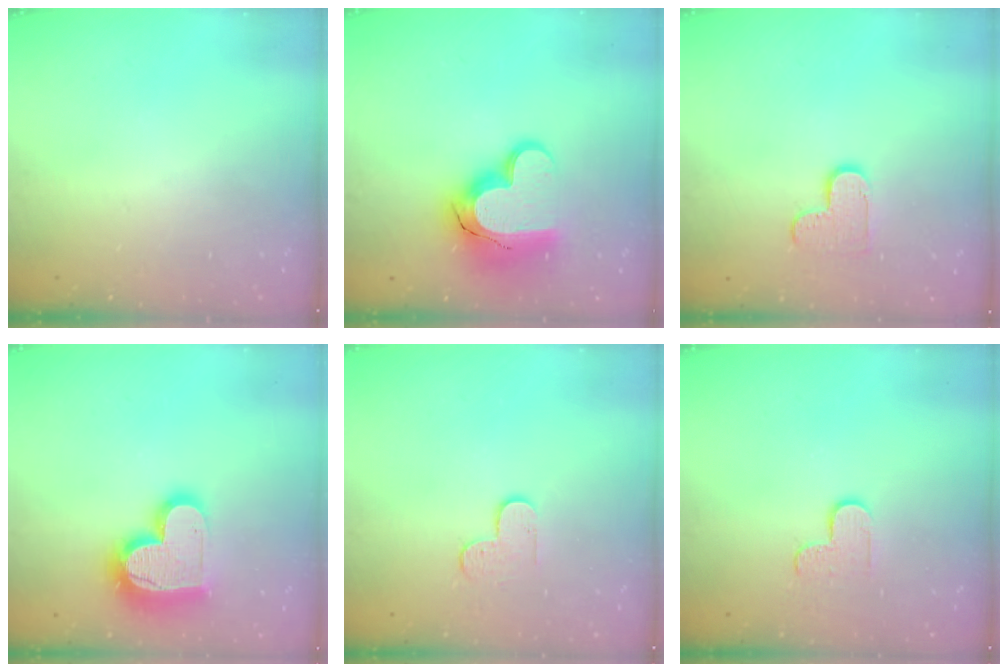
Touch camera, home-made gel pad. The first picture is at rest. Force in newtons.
{"total": 16.9, "press": 16.9, "slide": 1.3}
{"total": 7.0, "press": 7.0, "slide": 0.3}
{"total": 18.8, "press": 18.7, "slide": 1.6}
{"total": 3.8, "press": 3.8, "slide": 0.4}
{"total": 5.9, "press": 5.8, "slide": 0.6}